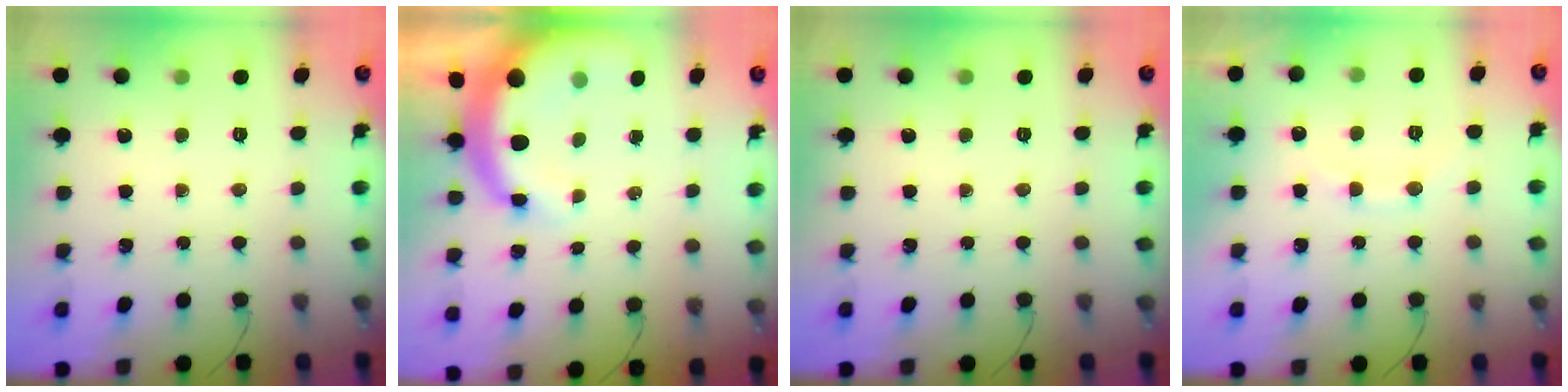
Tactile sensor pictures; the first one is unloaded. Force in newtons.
{"total": 8.3, "press": 8.2, "slide": 1.4}
{"total": 0.0}
{"total": 8.7, "press": 8.6, "slide": 1.2}